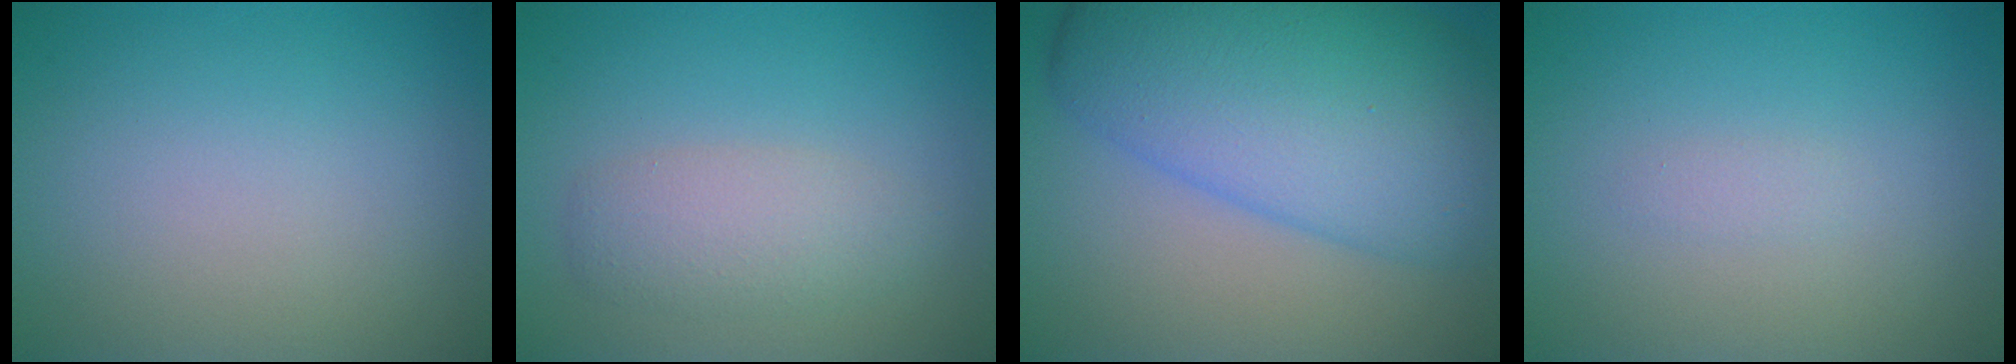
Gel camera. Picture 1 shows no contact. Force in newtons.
{"total": 3.0, "press": 3.0, "slide": 0.2}
{"total": 12.3, "press": 12.3, "slide": 0.2}
{"total": 0.6, "press": 0.6, "slide": 0.0}